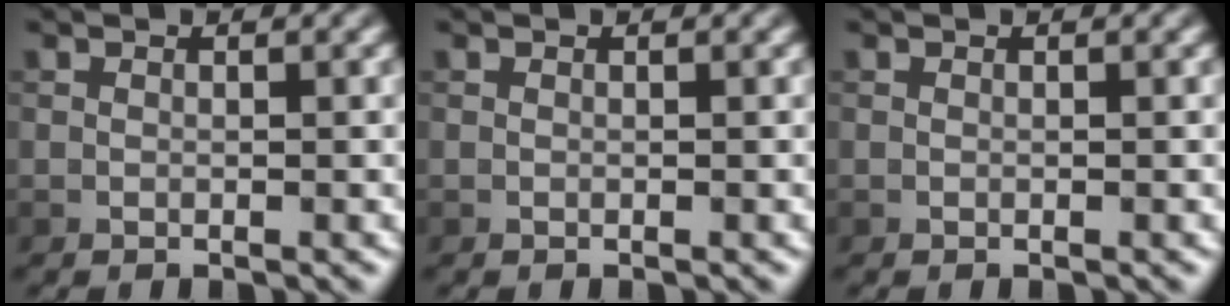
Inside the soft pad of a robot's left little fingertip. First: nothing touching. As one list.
[{"total": 0.0}, {"total": 0.0}]